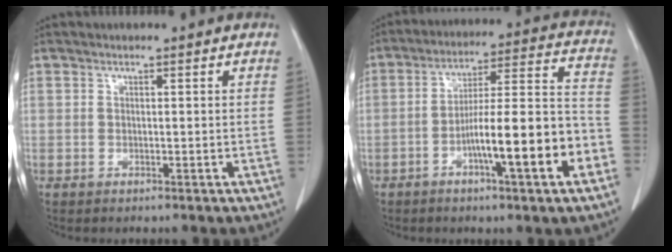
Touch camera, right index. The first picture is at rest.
{"total": 15.8, "force": [-5.9, 1.3, 14.7], "torque": [-0.221, 0.015, -0.091]}